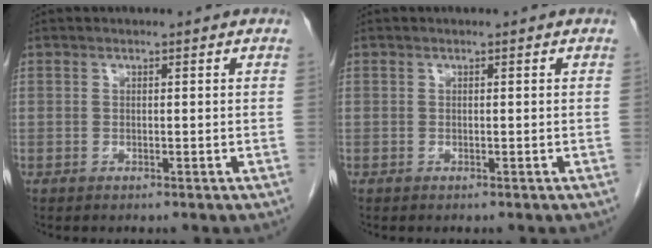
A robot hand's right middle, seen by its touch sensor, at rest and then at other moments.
{"total": 0.0}